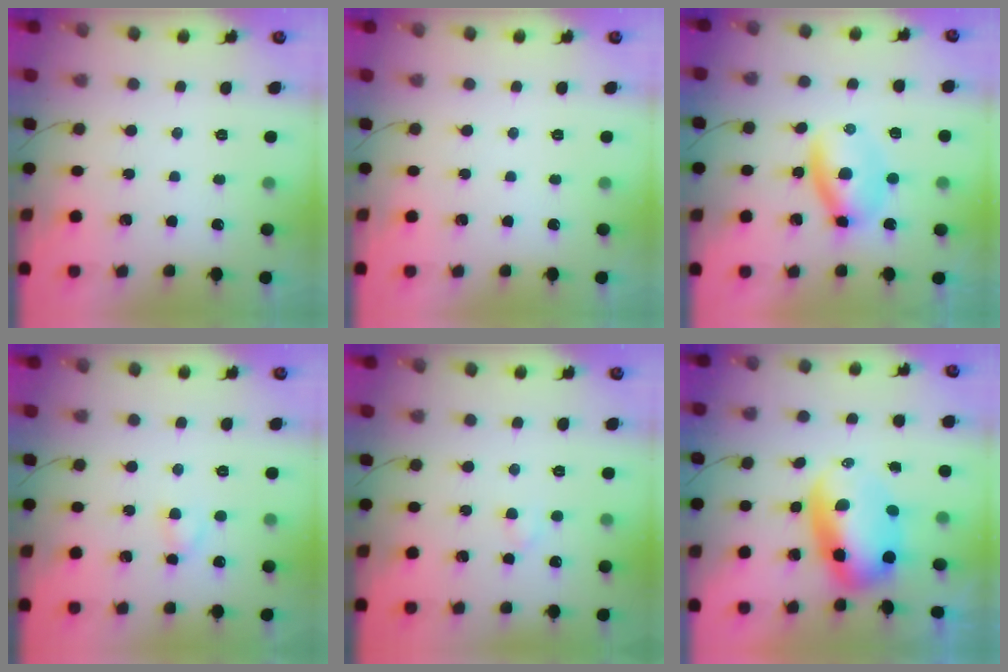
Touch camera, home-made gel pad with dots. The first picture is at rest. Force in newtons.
{"total": 0.0}
{"total": 5.6, "press": 5.5, "slide": 1.2}
{"total": 3.2, "press": 2.9, "slide": 1.3}
{"total": 2.3, "press": 2.1, "slide": 0.9}
{"total": 8.9, "press": 8.6, "slide": 2.2}